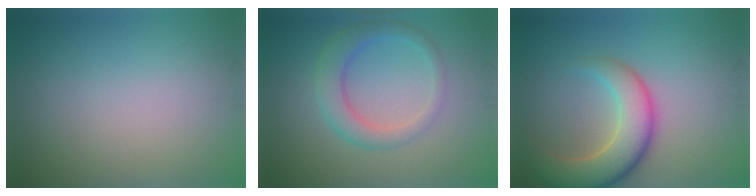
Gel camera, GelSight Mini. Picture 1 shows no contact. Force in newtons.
{"total": 3.6, "press": 3.6, "slide": 0.1}
{"total": 7.0, "press": 7.0, "slide": 0.5}